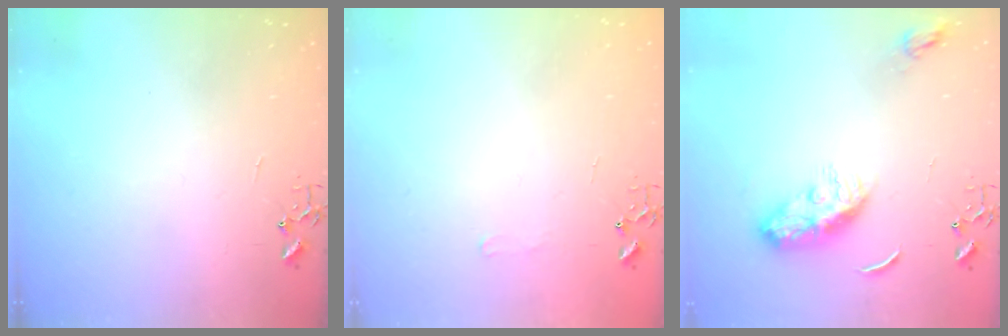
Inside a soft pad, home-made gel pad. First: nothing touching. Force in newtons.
{"total": 6.4, "press": 6.4, "slide": 0.8}
{"total": 9.9, "press": 9.9, "slide": 0.1}